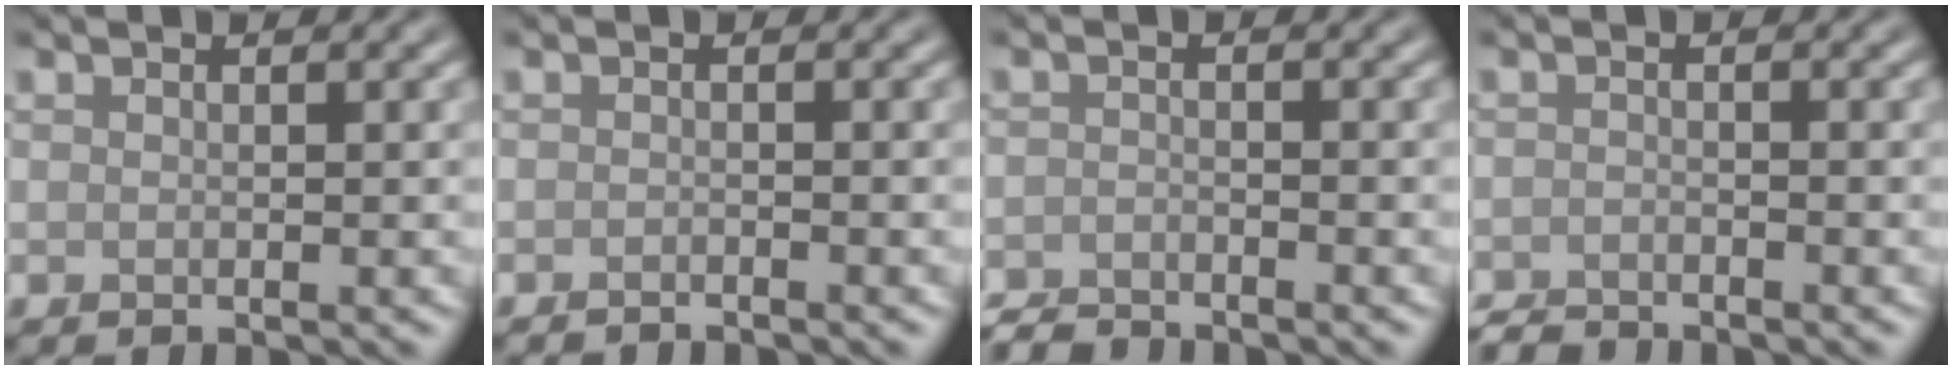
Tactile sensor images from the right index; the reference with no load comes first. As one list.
[{"total": 1.2, "force": [-1.2, 0.1, 0.3], "torque": [-0.001, -0.003, -0.021]}, {"total": 2.6, "force": [-2.5, 0.3, 0.4], "torque": [-0.006, -0.005, -0.053]}, {"total": 2.1, "force": [-2.1, 0.2, 0.3], "torque": [-0.003, -0.004, -0.043]}]